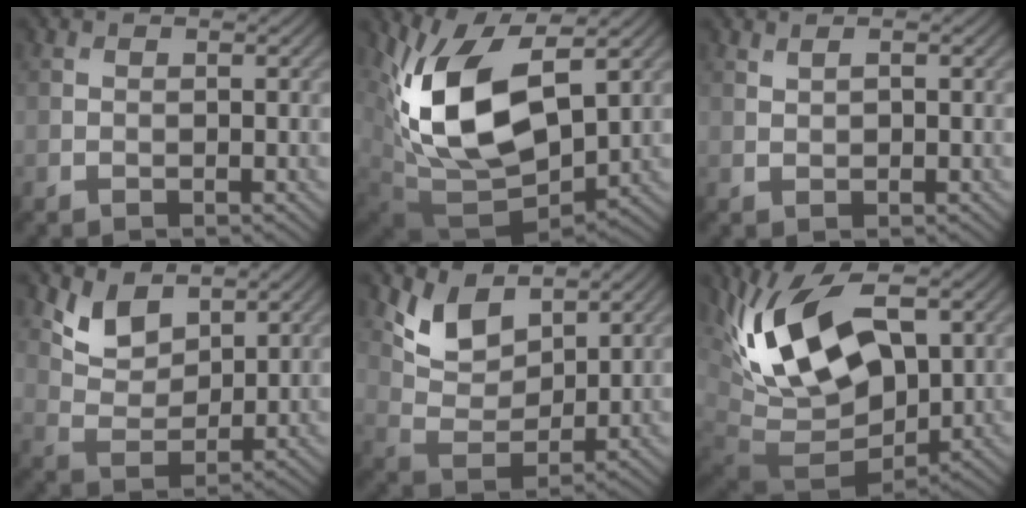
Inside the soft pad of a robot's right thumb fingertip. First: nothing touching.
{"total": 14.9, "force": [3.4, 8.3, 11.8], "torque": [-0.253, -0.009, 0.073]}
{"total": 0.8, "force": [0.5, 0.2, 0.6], "torque": [-0.015, 0.003, 0.012]}
{"total": 5.6, "force": [3.8, 2.9, 2.8], "torque": [-0.070, -0.013, 0.073]}
{"total": 6.9, "force": [4.6, 3.6, 3.7], "torque": [-0.088, -0.014, 0.086]}
{"total": 16.7, "force": [4.1, 9.6, 13.0], "torque": [-0.259, 0.002, 0.076]}